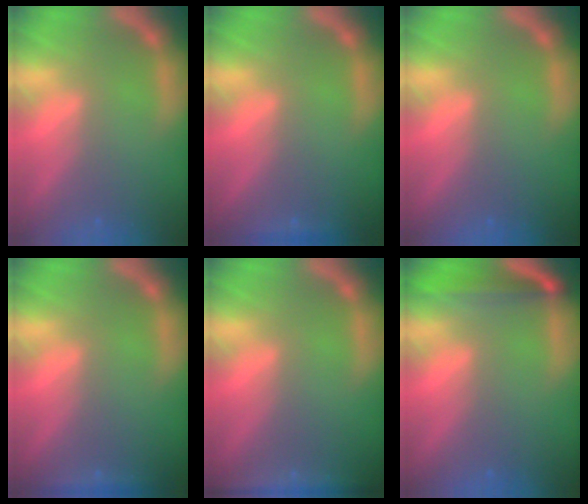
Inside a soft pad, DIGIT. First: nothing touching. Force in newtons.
{"total": 0.9}
{"total": 0.0}
{"total": 1.4}
{"total": 4.0}
{"total": 4.5}